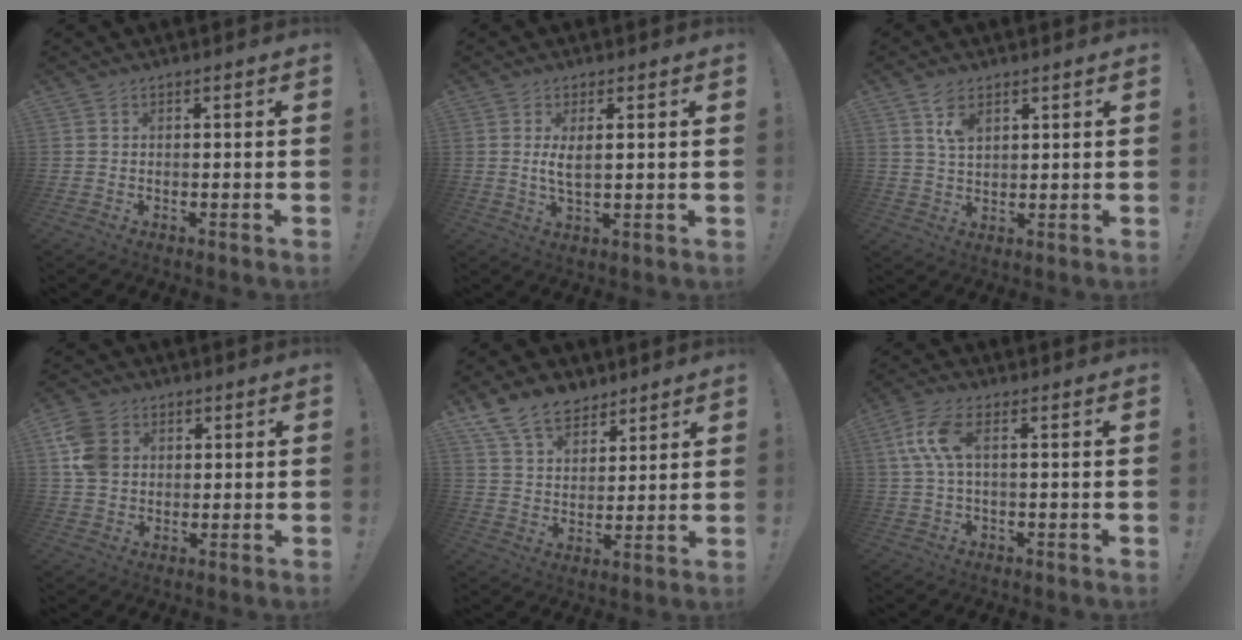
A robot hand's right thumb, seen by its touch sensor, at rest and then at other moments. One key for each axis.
{"total": 4.5, "fx": 1.0, "fy": 1.1, "fz": 4.3, "tx": -0.081, "ty": -0.012, "tz": 0.015}
{"total": 5.5, "fx": 3.1, "fy": 2.7, "fz": 3.7, "tx": -0.067, "ty": -0.009, "tz": 0.055}
{"total": 10.4, "fx": 2.6, "fy": 8.3, "fz": 5.6, "tx": -0.109, "ty": 0.005, "tz": 0.054}
{"total": 11.7, "fx": 8.5, "fy": 7.0, "fz": 4.1, "tx": -0.080, "ty": -0.051, "tz": 0.168}
{"total": 8.6, "fx": 1.5, "fy": 3.2, "fz": 7.9, "tx": -0.160, "ty": 0.003, "tz": 0.032}